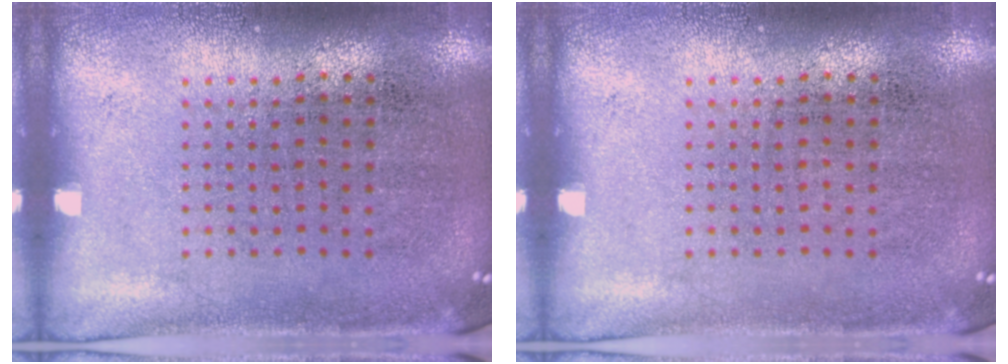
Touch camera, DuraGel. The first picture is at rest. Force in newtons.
{"total": 0.0}